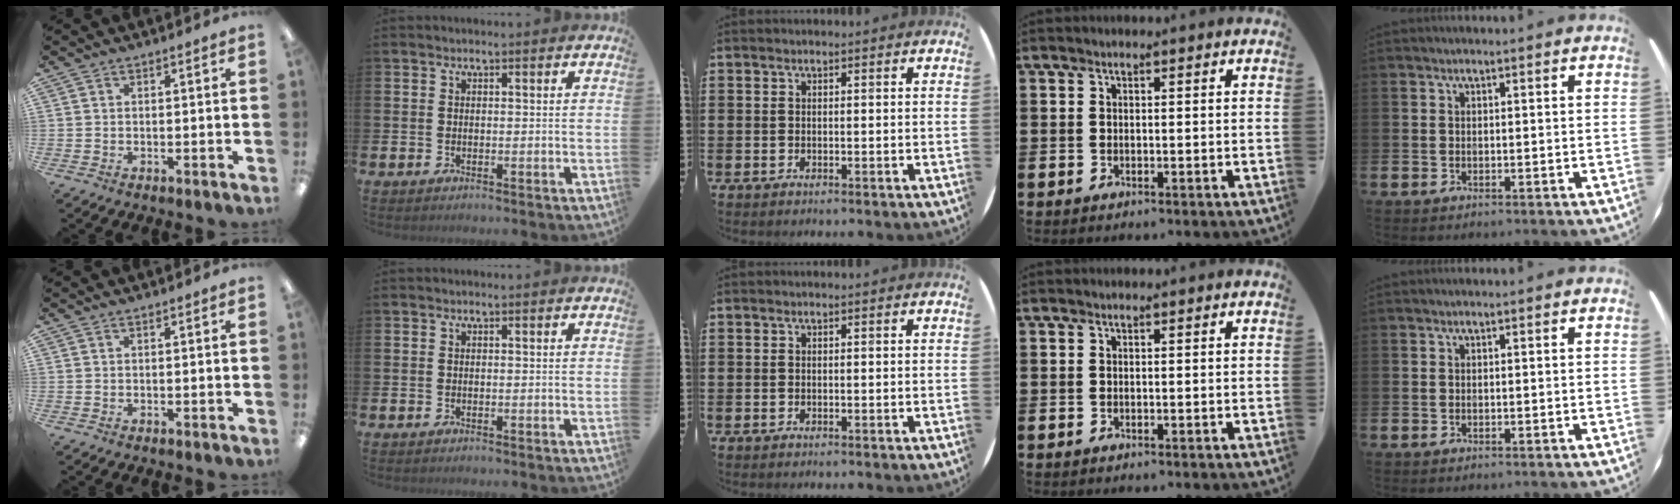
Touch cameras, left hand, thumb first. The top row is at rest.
{}